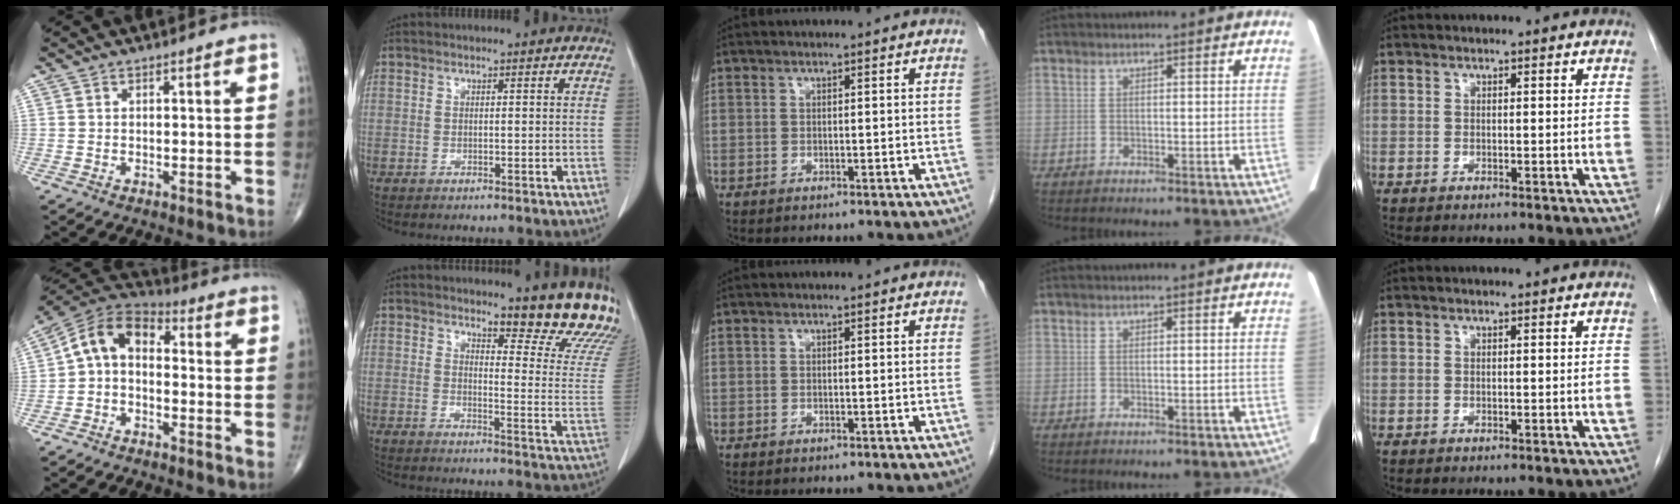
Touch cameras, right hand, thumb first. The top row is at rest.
{"thumb": {"total": 9.3, "force": [-0.2, 6.1, 6.9], "torque": [-0.109, 0.035, -0.024]}, "index": {"total": 13.6, "force": [12.2, 1.3, 5.7], "torque": [-0.052, -0.099, 0.126]}}